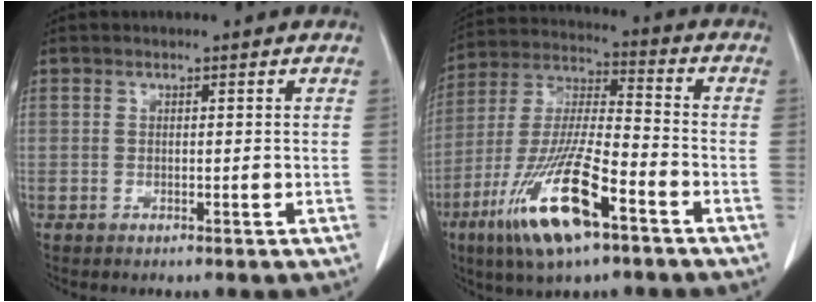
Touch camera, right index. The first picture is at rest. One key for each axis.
{"total": 16.5, "fx": -8.5, "fy": 2.9, "fz": 13.8, "tx": -0.288, "ty": -0.026, "tz": -0.153}